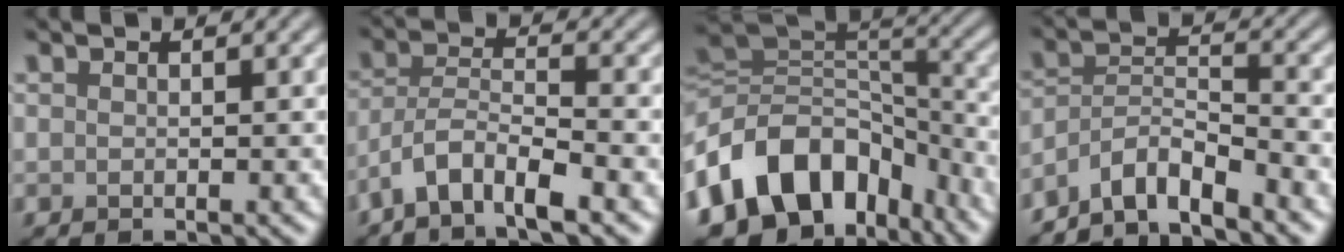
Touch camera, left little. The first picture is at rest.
{"total": 5.0, "force": [-3.7, 1.1, 3.1], "torque": [-0.056, 0.001, -0.075]}
{"total": 12.5, "force": [-6.2, 8.7, 6.5], "torque": [-0.117, 0.011, -0.114]}
{"total": 5.4, "force": [-4.8, 0.9, 2.3], "torque": [-0.037, 0.001, -0.086]}